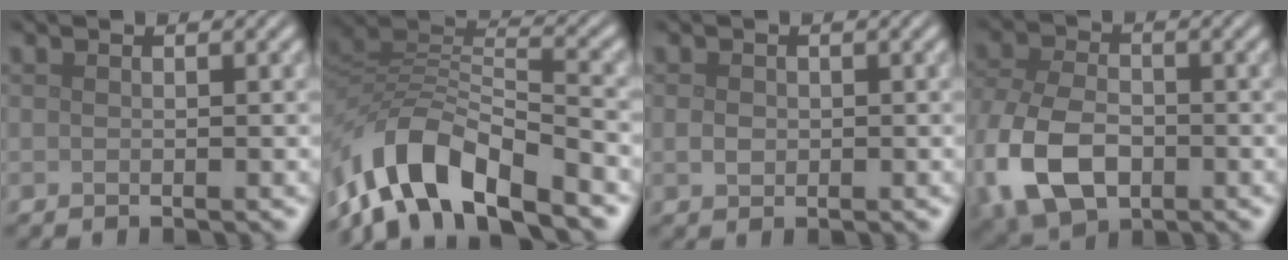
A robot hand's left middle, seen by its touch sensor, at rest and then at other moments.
{"total": 9.8, "force": [-6.6, 3.9, 6.1], "torque": [-0.107, 0.003, -0.136]}
{"total": 1.2, "force": [0.0, 1.0, 0.7], "torque": [-0.014, -0.002, -0.002]}
{"total": 9.4, "force": [-3.4, 6.0, 6.4], "torque": [-0.155, -0.013, -0.076]}